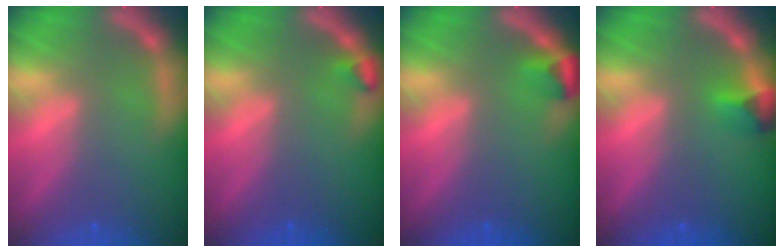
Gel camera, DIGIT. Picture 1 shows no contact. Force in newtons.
{"total": 0.9}
{"total": 1.9}
{"total": 1.9}